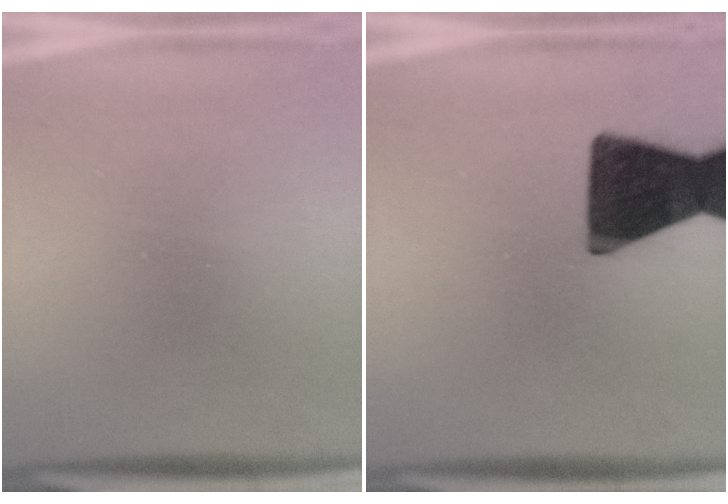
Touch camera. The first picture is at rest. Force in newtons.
{"total": 17.1}